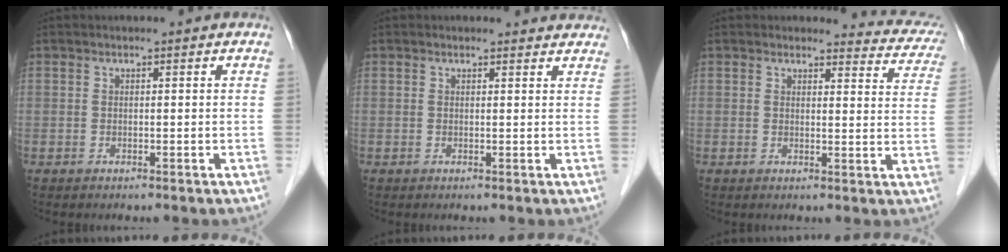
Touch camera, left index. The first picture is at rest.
{"total": 3.2, "force": [3.0, 0.9, 0.1], "torque": [0.000, -0.002, 0.019]}
{"total": 7.8, "force": [7.4, 2.2, 0.2], "torque": [0.026, -0.032, 0.052]}